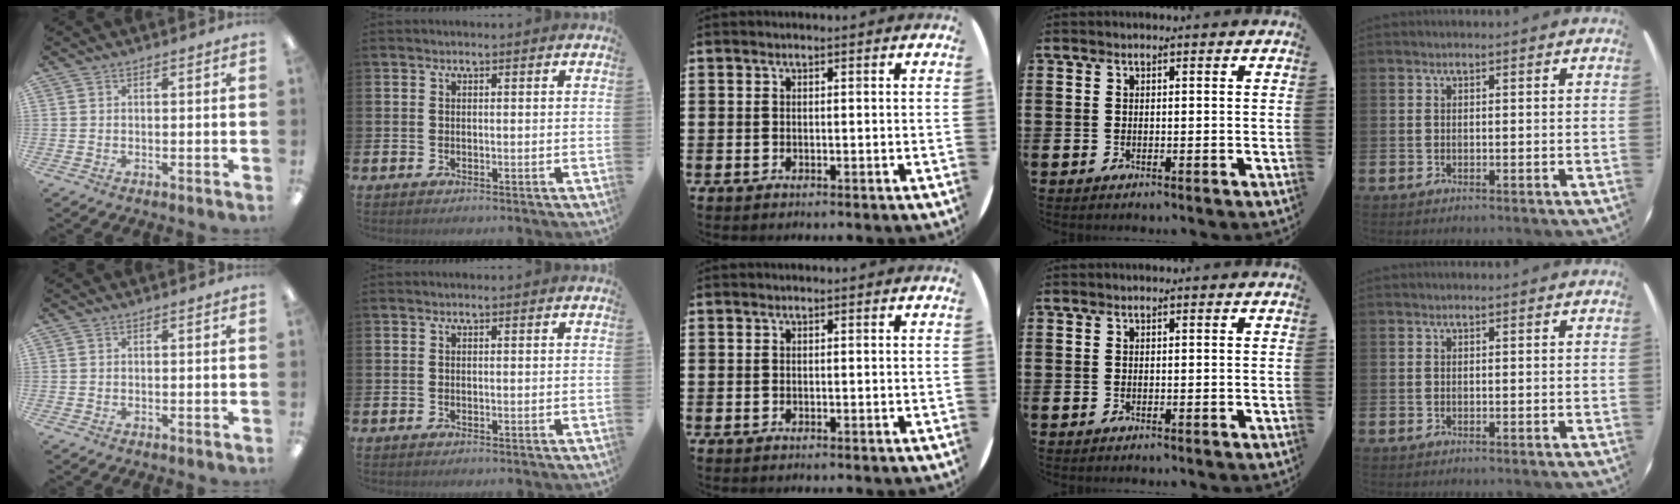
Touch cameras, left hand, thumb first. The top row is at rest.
{}